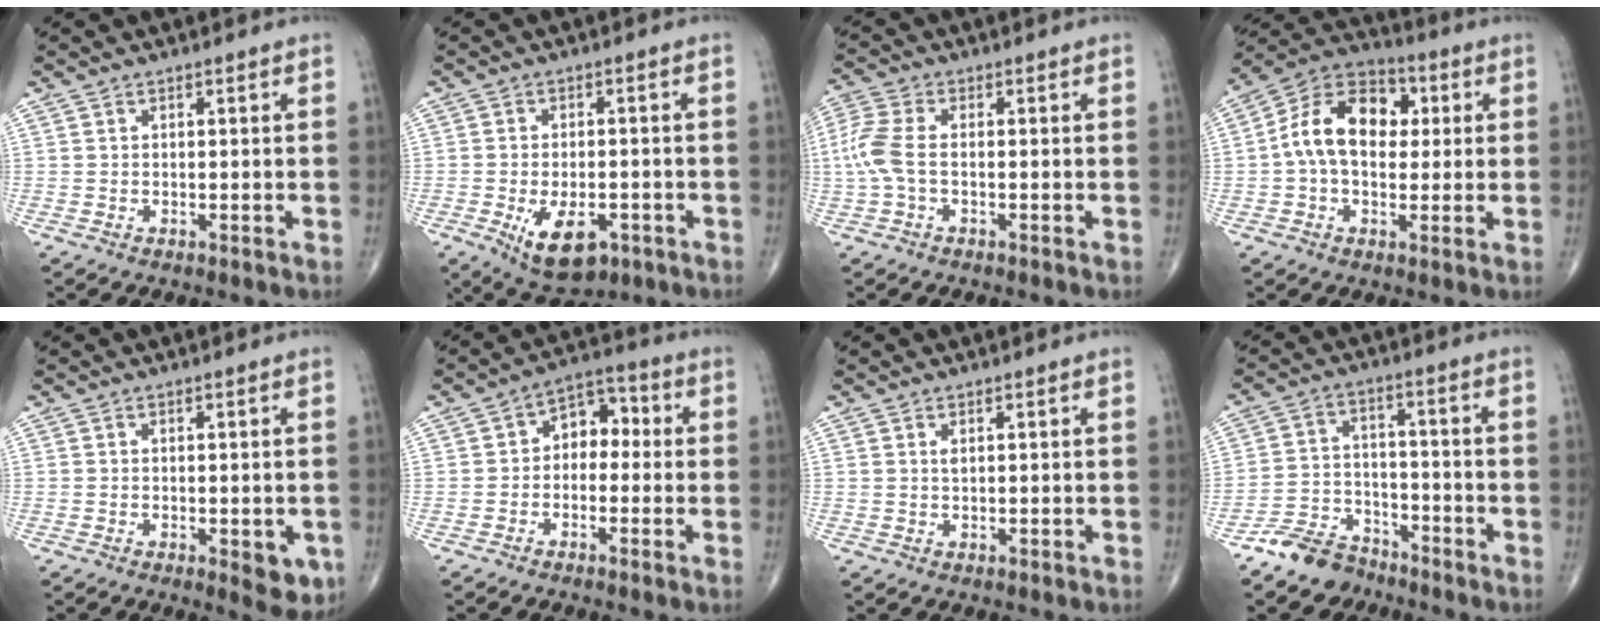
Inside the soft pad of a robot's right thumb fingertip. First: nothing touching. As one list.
[{"total": 9.6, "force": [-3.8, 5.1, 7.2], "torque": [-0.104, 0.004, -0.048]}, {"total": 6.6, "force": [-0.7, 3.3, 5.6], "torque": [-0.160, 0.015, -0.019]}, {"total": 14.6, "force": [1.6, 9.8, 10.7], "torque": [-0.160, 0.030, 0.015]}, {"total": 5.3, "force": [-1.6, 2.2, 4.5], "torque": [-0.036, -0.007, -0.016]}, {"total": 7.0, "force": [-0.3, 5.0, 4.9], "torque": [-0.039, 0.033, -0.023]}, {"total": 0.9, "force": [0.4, 0.4, 0.7], "torque": [-0.012, 0.002, 0.008]}, {"total": 8.3, "force": [-6.6, 4.6, 1.9], "torque": [-0.019, 0.048, -0.131]}]